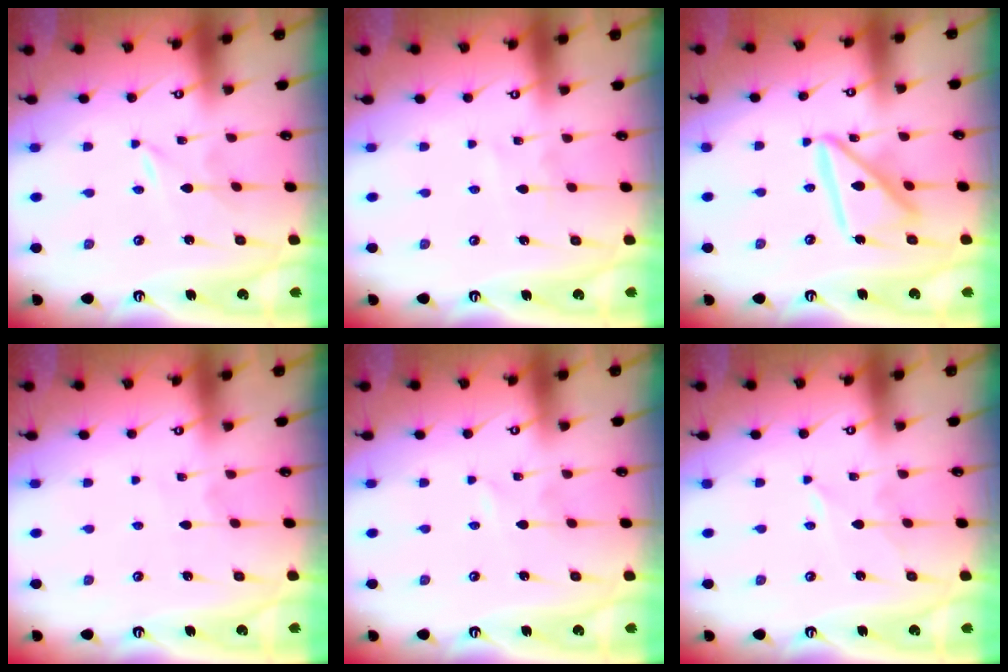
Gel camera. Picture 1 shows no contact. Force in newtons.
{"total": 2.8, "press": 2.8, "slide": 0.4}
{"total": 16.7, "press": 16.6, "slide": 1.6}
{"total": 1.7, "press": 1.7, "slide": 0.2}
{"total": 0.0}
{"total": 2.4, "press": 2.4, "slide": 0.3}